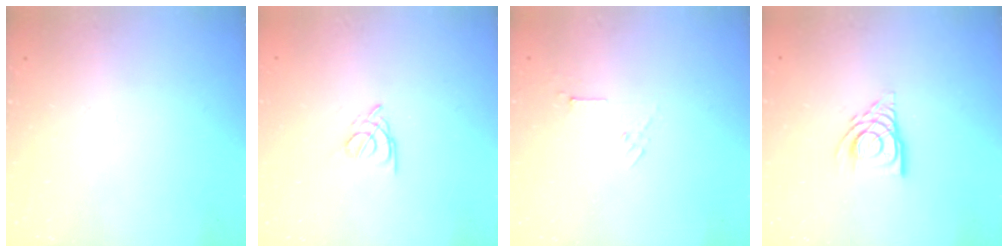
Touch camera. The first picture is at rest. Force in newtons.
{"total": 3.8, "press": 3.8, "slide": 0.6}
{"total": 3.0, "press": 3.0, "slide": 0.7}
{"total": 10.5, "press": 10.4, "slide": 1.3}